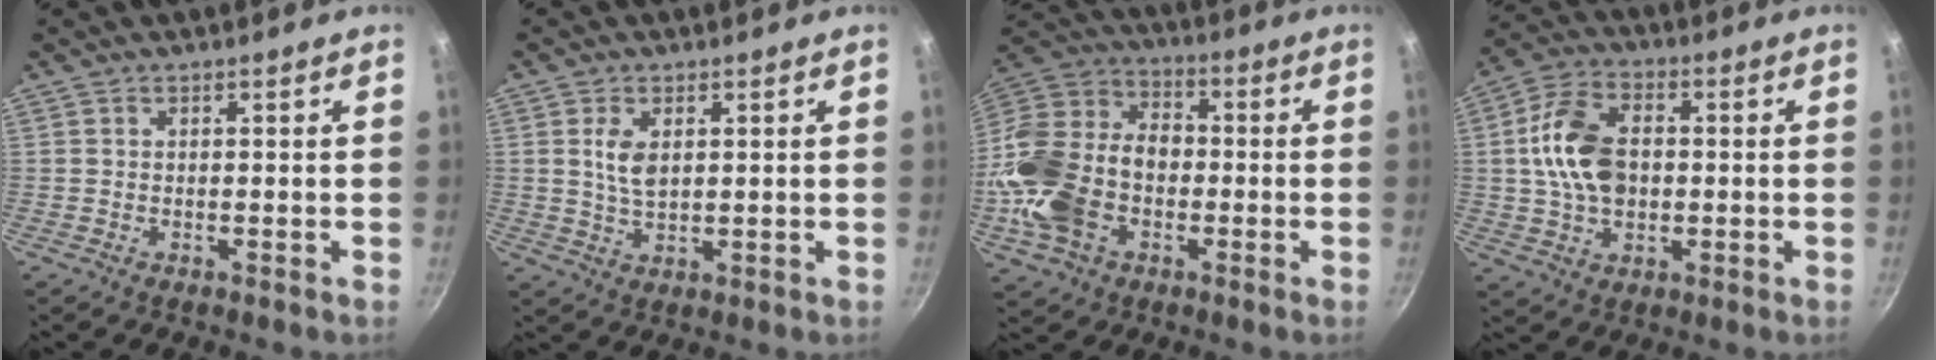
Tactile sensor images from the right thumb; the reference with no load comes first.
{"total": 4.7, "force": [1.3, 2.7, 3.7], "torque": [-0.066, -0.009, 0.026]}
{"total": 20.8, "force": [-4.7, 14.8, 13.8], "torque": [-0.267, 0.045, -0.097]}
{"total": 12.9, "force": [0.5, 8.7, 9.6], "torque": [-0.164, 0.019, 0.000]}